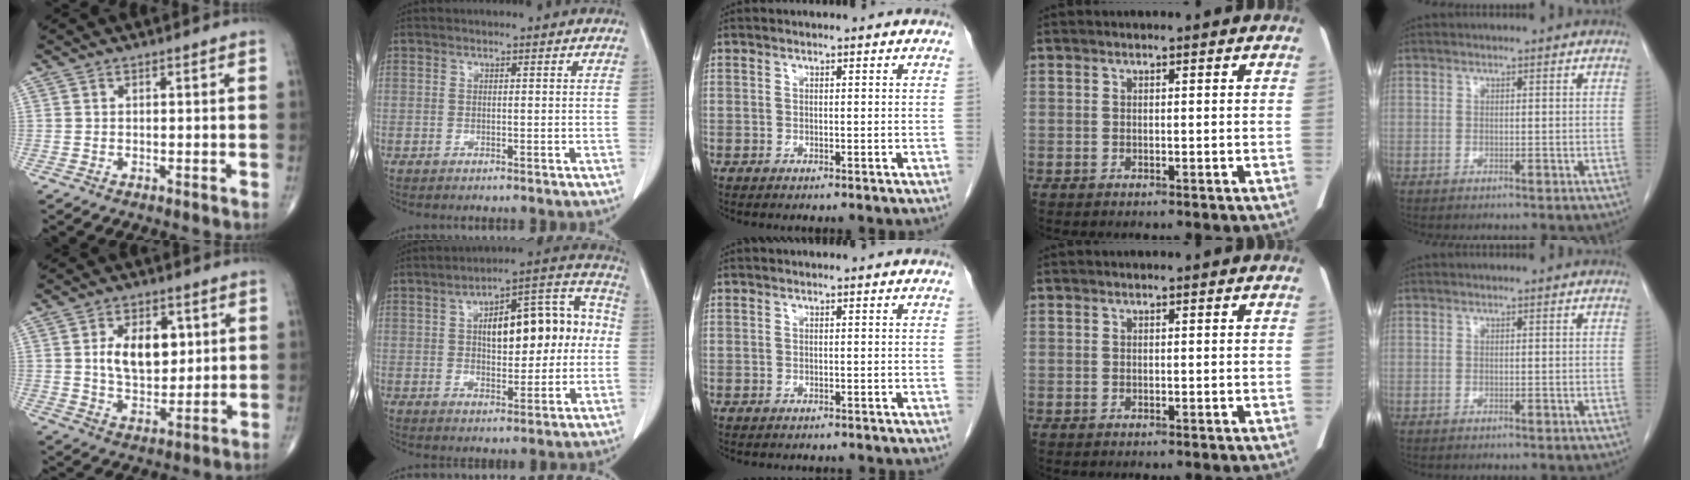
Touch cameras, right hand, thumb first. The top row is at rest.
{"thumb": {"total": 11.2, "force": [2.4, 6.9, 8.4], "torque": [-0.107, -0.013, 0.047]}, "index": {"total": 16.4, "force": [1.4, 6.5, 15.0], "torque": [-0.214, 0.048, 0.026]}, "middle": {"total": 3.0, "force": [-2.7, 1.0, 1.0], "torque": [-0.015, -0.003, -0.028]}}